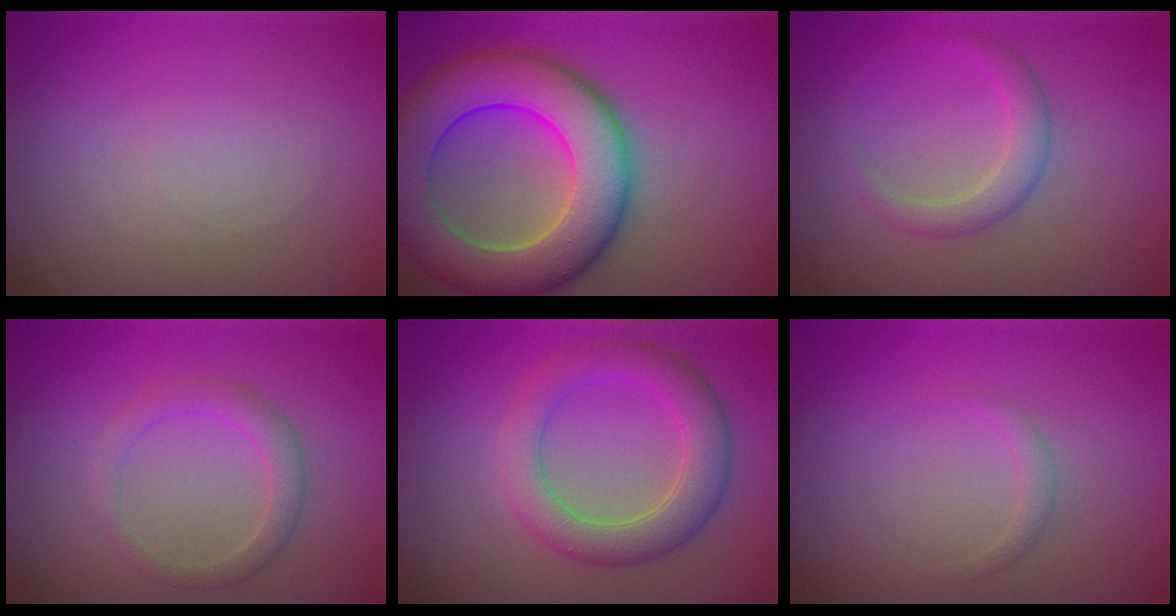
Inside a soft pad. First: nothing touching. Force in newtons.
{"total": 11.6, "press": 11.6, "slide": 0.5}
{"total": 2.4, "press": 2.4, "slide": 0.1}
{"total": 2.2, "press": 2.2, "slide": 0.0}
{"total": 4.9, "press": 4.9, "slide": 0.4}
{"total": 0.5, "press": 0.5, "slide": 0.1}